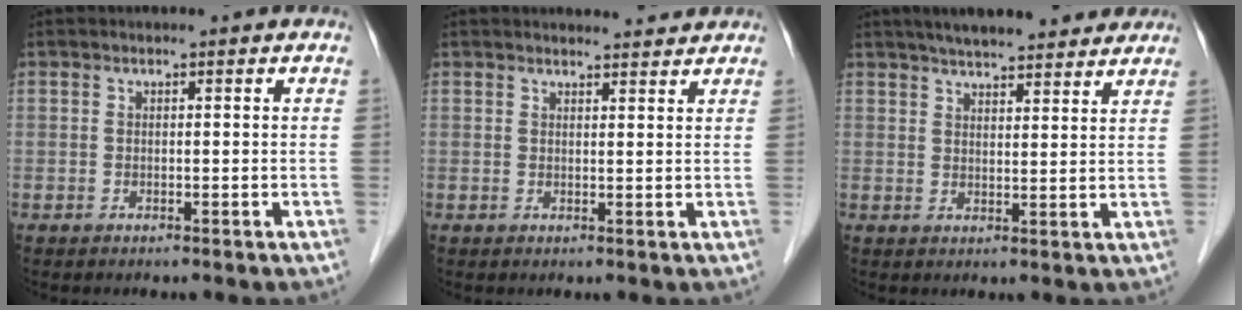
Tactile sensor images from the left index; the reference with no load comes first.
{"total": 4.4, "force": [4.4, 0.6, 0.5], "torque": [-0.010, 0.006, 0.049]}
{"total": 12.9, "force": [11.2, 2.5, 5.9], "torque": [-0.081, 0.026, 0.151]}